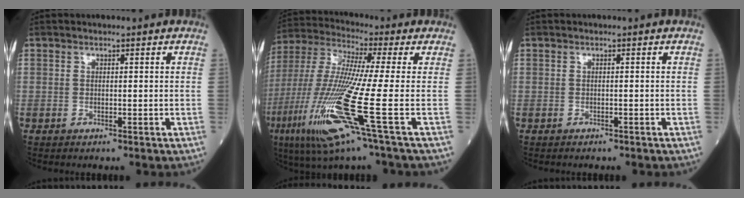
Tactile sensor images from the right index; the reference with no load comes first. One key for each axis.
{"total": 17.8, "fx": -6.3, "fy": -0.5, "fz": 16.6, "tx": -0.375, "ty": -0.036, "tz": -0.131}
{"total": 1.1, "fx": -1.0, "fy": 0.4, "fz": 0.5, "tx": -0.012, "ty": 0.000, "tz": -0.011}